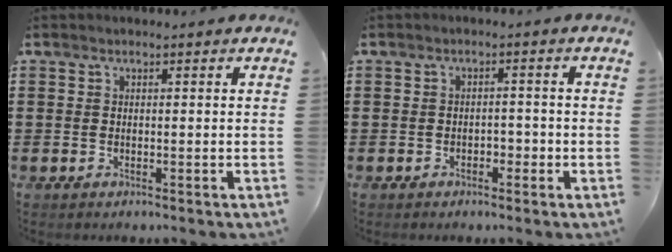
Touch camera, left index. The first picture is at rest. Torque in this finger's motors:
{"motor_torque": [0.02, 0.03, 0.11, 0.00]}